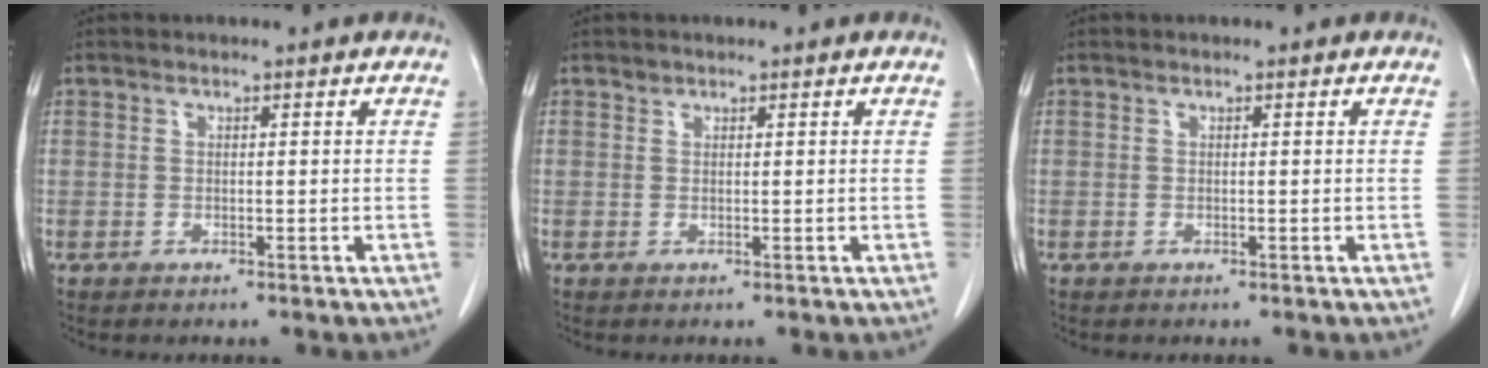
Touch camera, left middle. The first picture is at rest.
{"total": 0.5, "force": [0.4, 0.3, 0.0], "torque": [-0.001, -0.001, 0.006]}
{"total": 0.0}